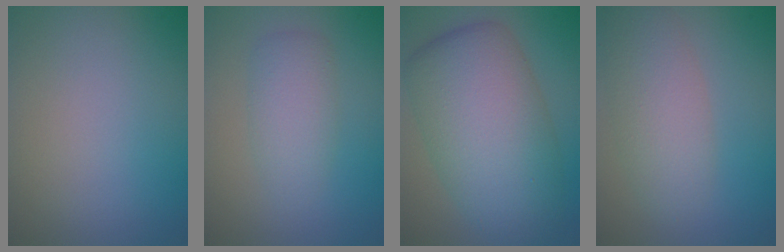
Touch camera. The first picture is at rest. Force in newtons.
{"total": 3.0, "press": 3.0, "slide": 0.1}
{"total": 10.6, "press": 10.6, "slide": 0.3}
{"total": 4.6, "press": 4.6, "slide": 0.2}